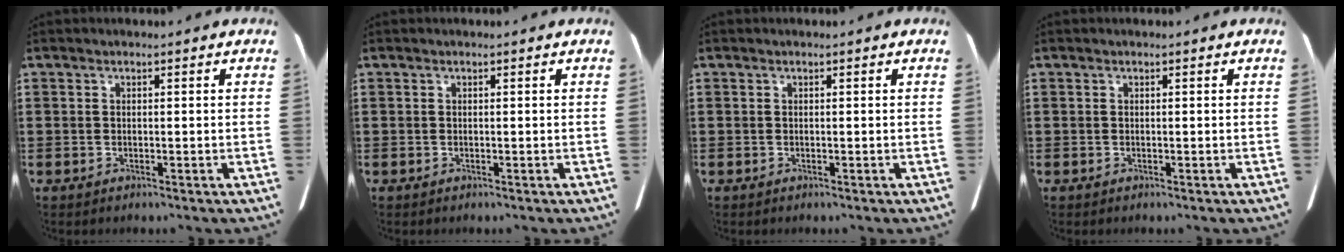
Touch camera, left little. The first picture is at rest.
{"total": 0.0}
{"total": 0.0}
{"total": 0.0}